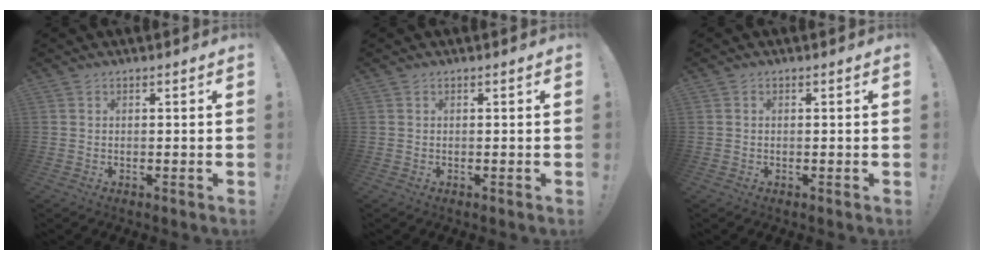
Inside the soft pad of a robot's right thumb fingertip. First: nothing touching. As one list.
[{"total": 0.0}, {"total": 0.0}]